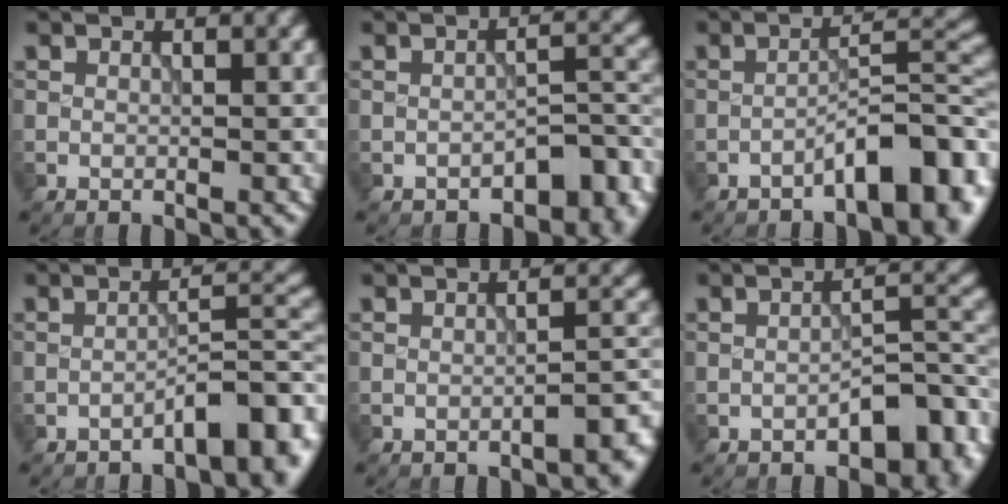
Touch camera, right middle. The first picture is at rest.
{"total": 4.2, "force": [-2.9, 1.7, 2.6], "torque": [-0.026, 0.006, -0.043]}
{"total": 6.8, "force": [-4.0, 1.8, 5.2], "torque": [-0.071, 0.018, -0.064]}
{"total": 5.0, "force": [-3.1, 1.2, 3.7], "torque": [-0.051, 0.015, -0.047]}
{"total": 2.9, "force": [-2.0, 0.7, 2.0], "torque": [-0.024, 0.010, -0.033]}
{"total": 4.9, "force": [-2.5, 2.0, 3.6], "torque": [-0.045, 0.013, -0.040]}